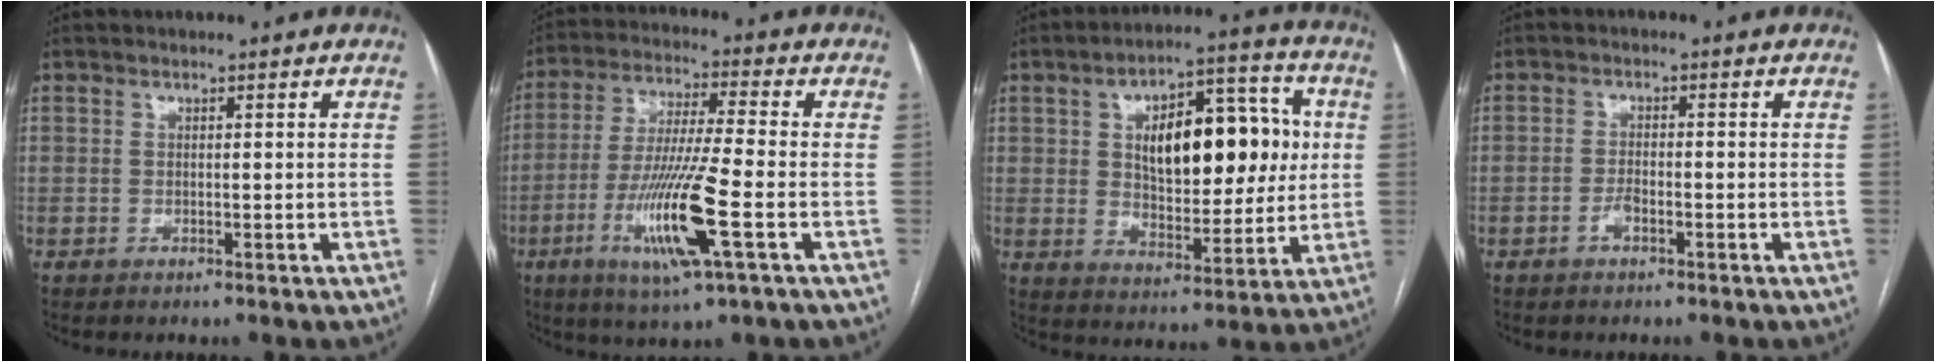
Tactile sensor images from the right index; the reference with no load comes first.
{"total": 13.9, "force": [-4.6, 0.2, 13.1], "torque": [-0.264, -0.020, -0.087]}
{"total": 18.0, "force": [3.1, 8.5, 15.5], "torque": [-0.234, 0.034, 0.054]}
{"total": 2.0, "force": [-1.1, 0.6, 1.5], "torque": [-0.029, 0.003, -0.020]}